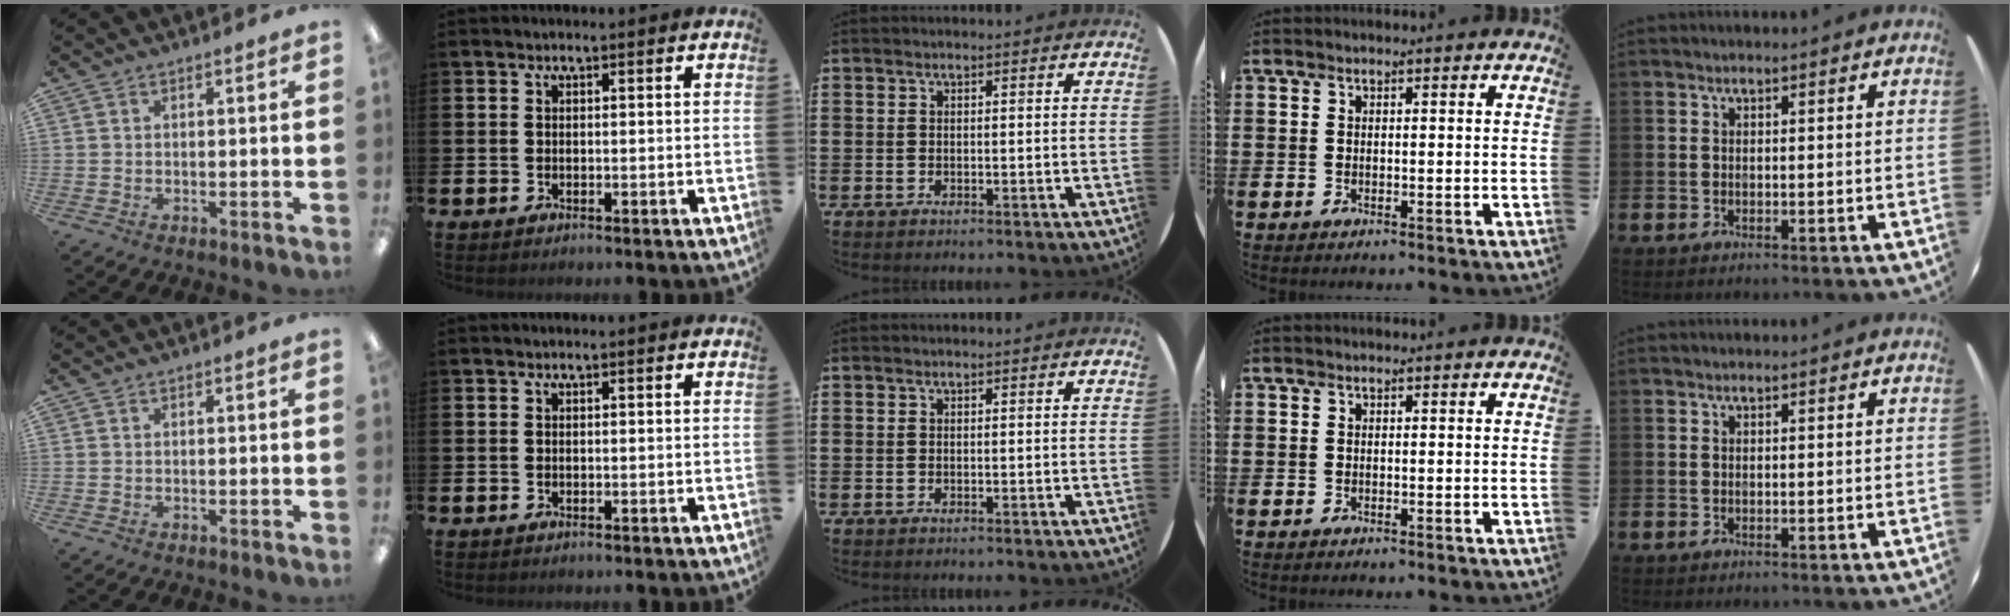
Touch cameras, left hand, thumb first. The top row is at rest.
{}